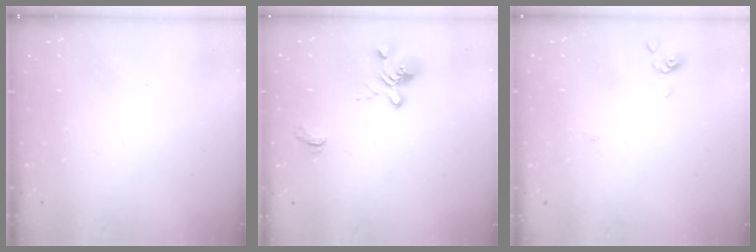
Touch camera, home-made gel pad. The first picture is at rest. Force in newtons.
{"total": 2.6, "press": 2.3, "slide": 1.3}
{"total": 1.0, "press": 1.0, "slide": 0.2}